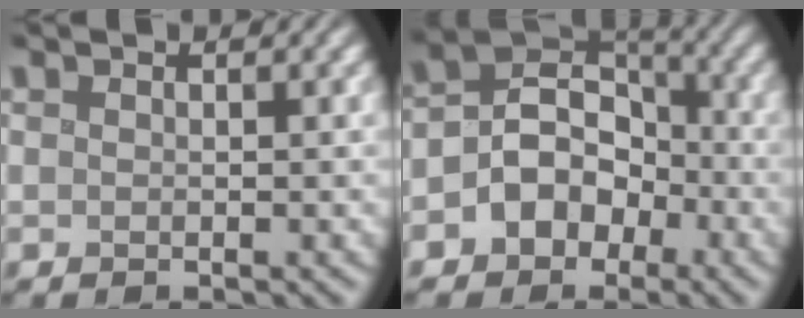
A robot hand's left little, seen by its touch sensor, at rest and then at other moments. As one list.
[{"total": 5.9, "force": [-2.2, 4.8, 2.6], "torque": [-0.020, 0.003, -0.063]}]